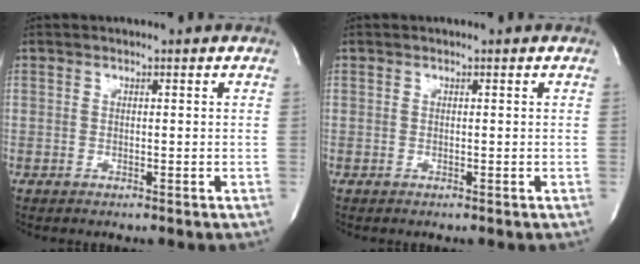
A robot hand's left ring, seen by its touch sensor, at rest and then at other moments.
{"total": 0.0}